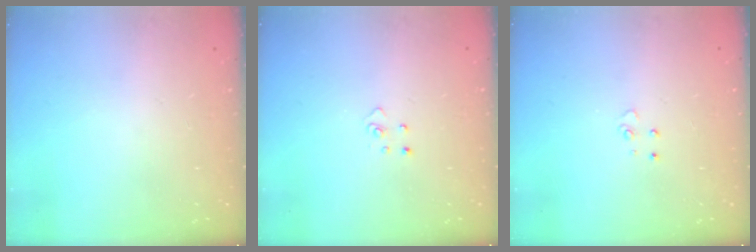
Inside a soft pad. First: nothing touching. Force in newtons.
{"total": 3.2, "press": 3.2, "slide": 0.2}
{"total": 3.6, "press": 3.6, "slide": 0.4}